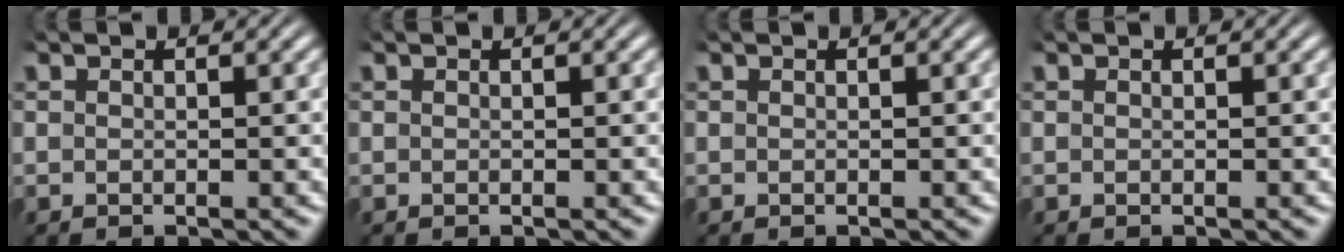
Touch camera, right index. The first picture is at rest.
{"total": 0.0}
{"total": 0.0}
{"total": 0.0}